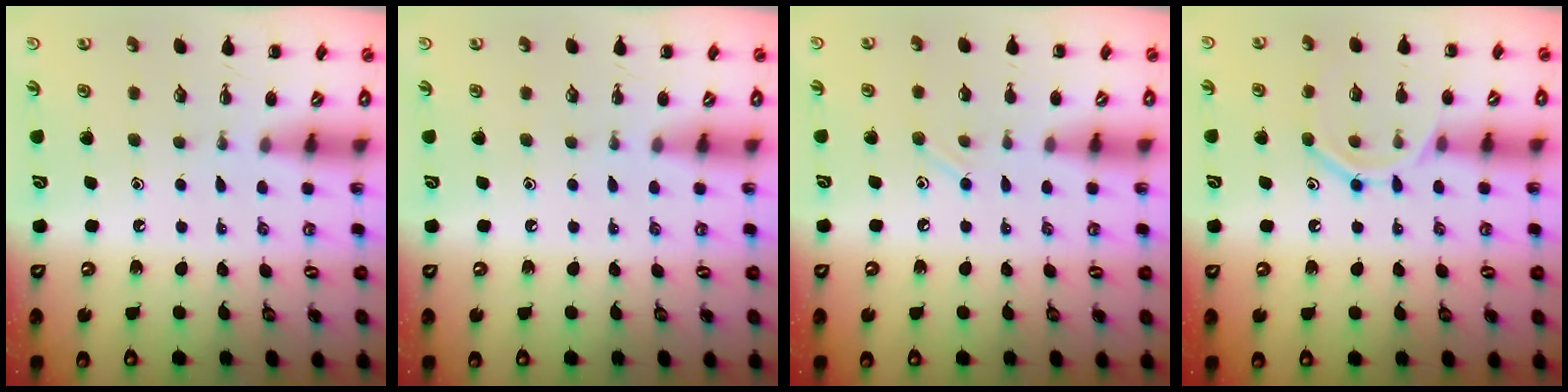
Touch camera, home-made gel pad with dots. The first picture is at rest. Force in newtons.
{"total": 0.0}
{"total": 4.7, "press": 4.5, "slide": 1.5}
{"total": 10.5, "press": 10.4, "slide": 1.1}